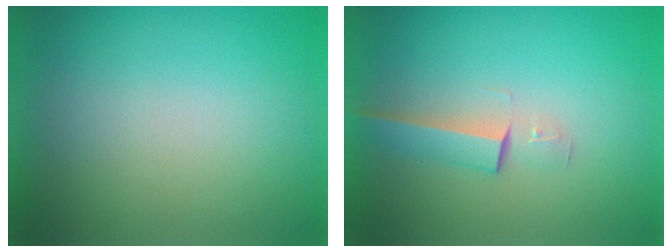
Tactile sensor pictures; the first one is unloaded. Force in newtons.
{"total": 2.6}